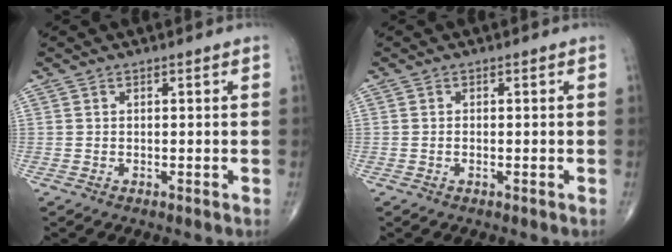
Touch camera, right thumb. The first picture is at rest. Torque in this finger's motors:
{"motor_torque": [-0.04, -0.21, -0.07, -0.20, -0.06]}